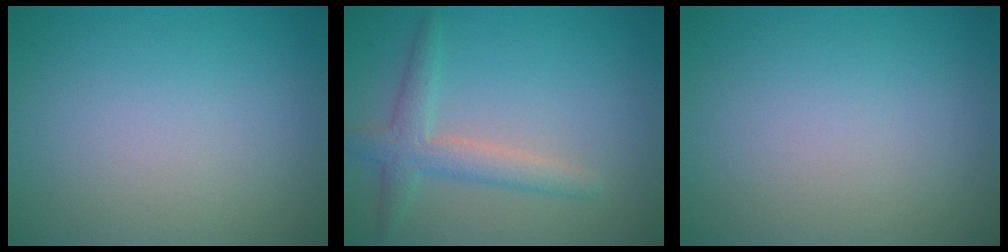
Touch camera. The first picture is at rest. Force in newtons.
{"total": 3.2, "press": 3.2, "slide": 0.2}
{"total": 0.0}